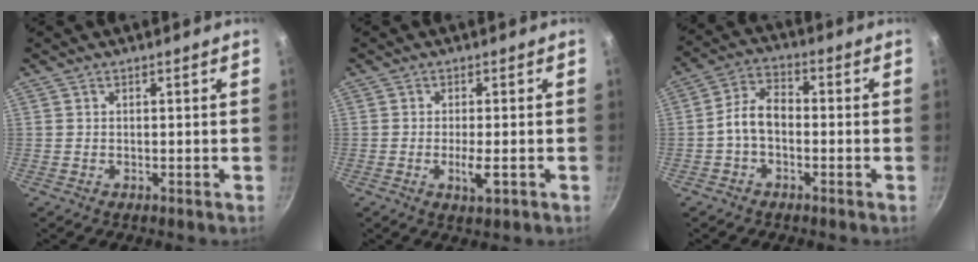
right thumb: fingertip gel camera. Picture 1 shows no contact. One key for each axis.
{"total": 3.4, "fx": -1.0, "fy": 0.9, "fz": 3.1, "tx": -0.060, "ty": -0.004, "tz": -0.016}
{"total": 7.1, "fx": -1.3, "fy": 4.5, "fz": 5.3, "tx": -0.092, "ty": 0.030, "tz": -0.035}